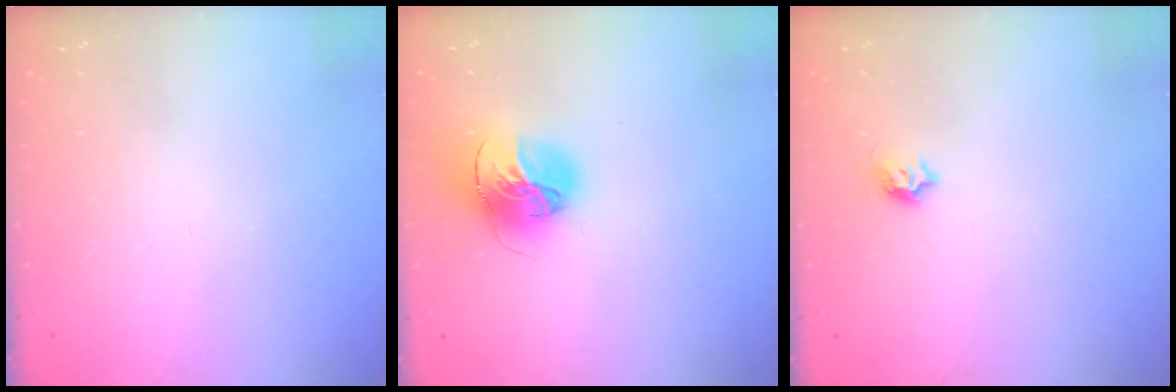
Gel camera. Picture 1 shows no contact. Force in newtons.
{"total": 16.4, "press": 16.4, "slide": 1.6}
{"total": 4.1, "press": 4.0, "slide": 0.7}